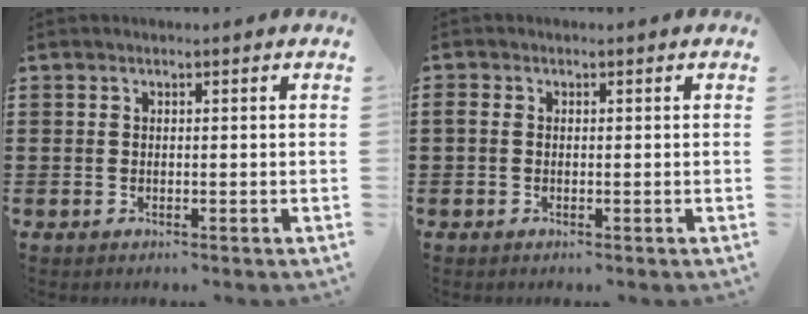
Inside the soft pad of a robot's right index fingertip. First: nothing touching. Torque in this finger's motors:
{"motor_torque": [1.27, 0.42, 0.06, 0.07]}